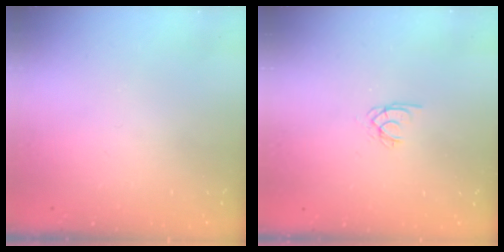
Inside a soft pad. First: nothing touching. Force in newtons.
{"total": 1.7, "press": 1.7, "slide": 0.1}